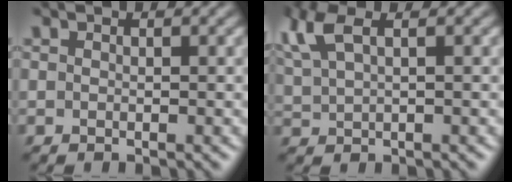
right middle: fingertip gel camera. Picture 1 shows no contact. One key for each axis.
{"total": 4.9, "fx": 2.6, "fy": 2.1, "fz": 3.6, "tx": -0.097, "ty": 0.021, "tz": 0.047}